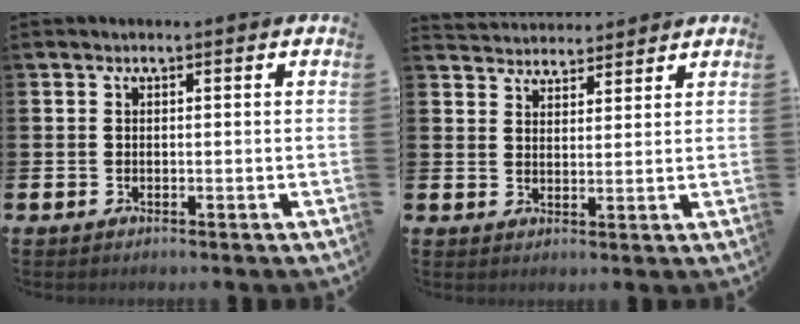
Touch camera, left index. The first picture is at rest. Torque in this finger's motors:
{"motor_torque": [0.54, -0.66, 0.22, 0.00]}